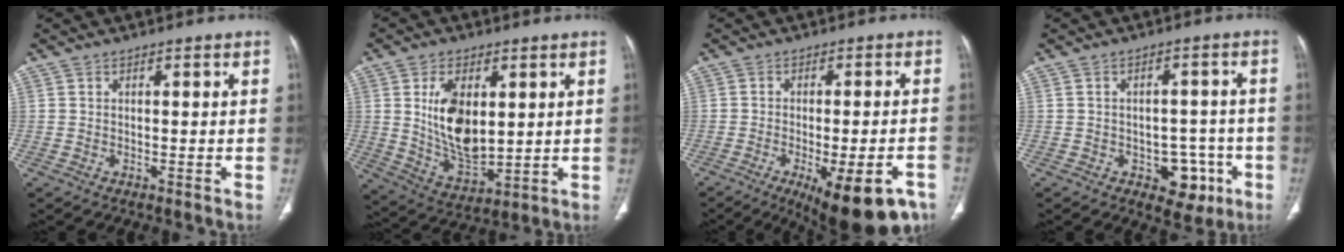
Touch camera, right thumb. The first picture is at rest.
{"total": 13.4, "force": [2.8, 7.5, 10.8], "torque": [-0.177, -0.022, 0.065]}
{"total": 16.6, "force": [-9.4, 5.9, 12.4], "torque": [-0.122, 0.027, -0.122]}
{"total": 7.8, "force": [-3.2, 5.2, 4.8], "torque": [-0.025, 0.021, -0.035]}